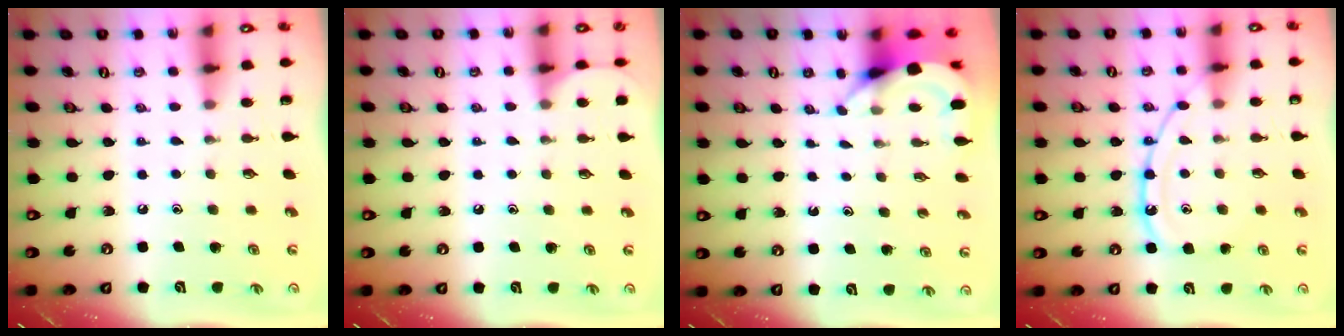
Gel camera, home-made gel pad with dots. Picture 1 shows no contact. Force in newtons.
{"total": 3.7, "press": 3.6, "slide": 0.5}
{"total": 3.6, "press": 3.6, "slide": 0.3}
{"total": 12.5, "press": 12.5, "slide": 1.2}